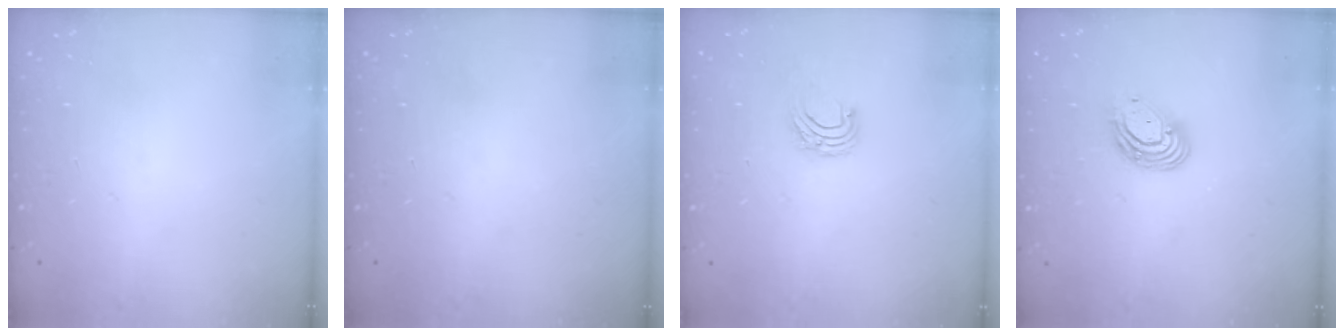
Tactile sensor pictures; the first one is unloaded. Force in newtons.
{"total": 0.0}
{"total": 5.6, "press": 5.6, "slide": 0.6}
{"total": 9.6, "press": 9.4, "slide": 1.9}